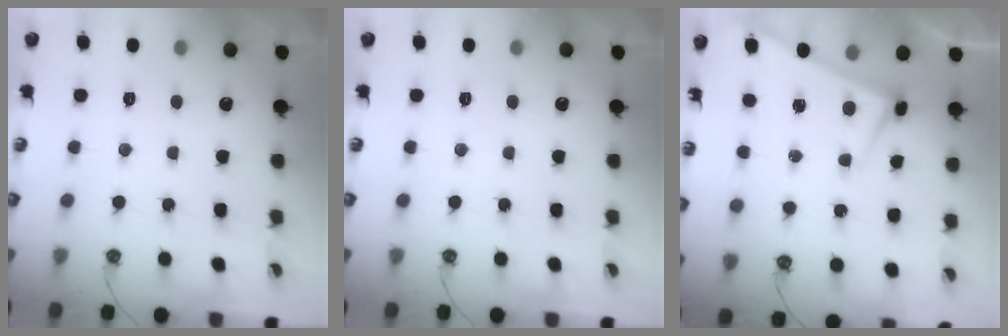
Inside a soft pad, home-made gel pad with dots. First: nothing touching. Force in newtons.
{"total": 0.0}
{"total": 2.9, "press": 2.9, "slide": 0.1}